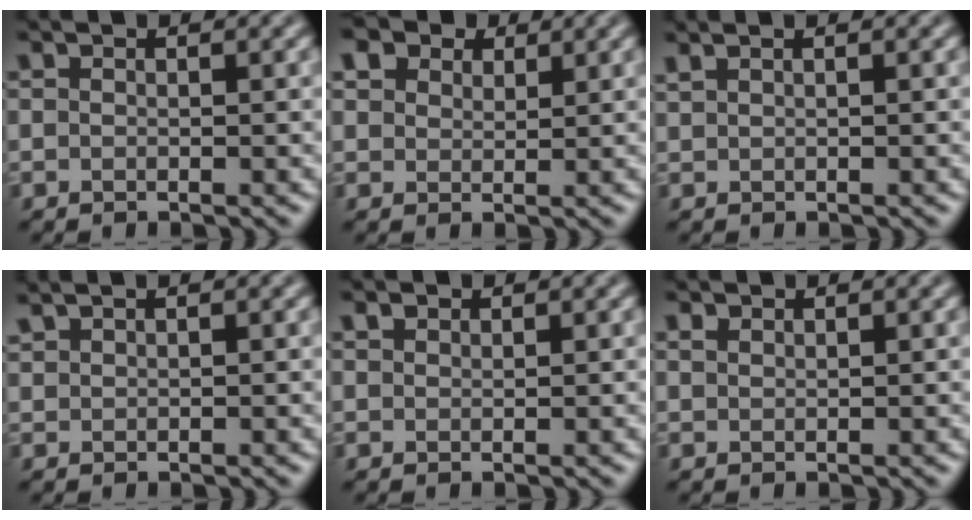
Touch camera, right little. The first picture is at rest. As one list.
[{"total": 7.5, "force": [5.1, 4.4, 3.4], "torque": [-0.092, 0.018, 0.077]}, {"total": 1.0, "force": [0.8, 0.3, 0.5], "torque": [-0.013, 0.002, 0.018]}, {"total": 1.1, "force": [1.0, 0.2, 0.3], "torque": [-0.008, 0.004, 0.025]}, {"total": 0.9, "force": [0.8, 0.4, 0.3], "torque": [-0.007, 0.003, 0.016]}, {"total": 0.8, "force": [0.7, 0.3, 0.2], "torque": [-0.008, 0.002, 0.017]}]